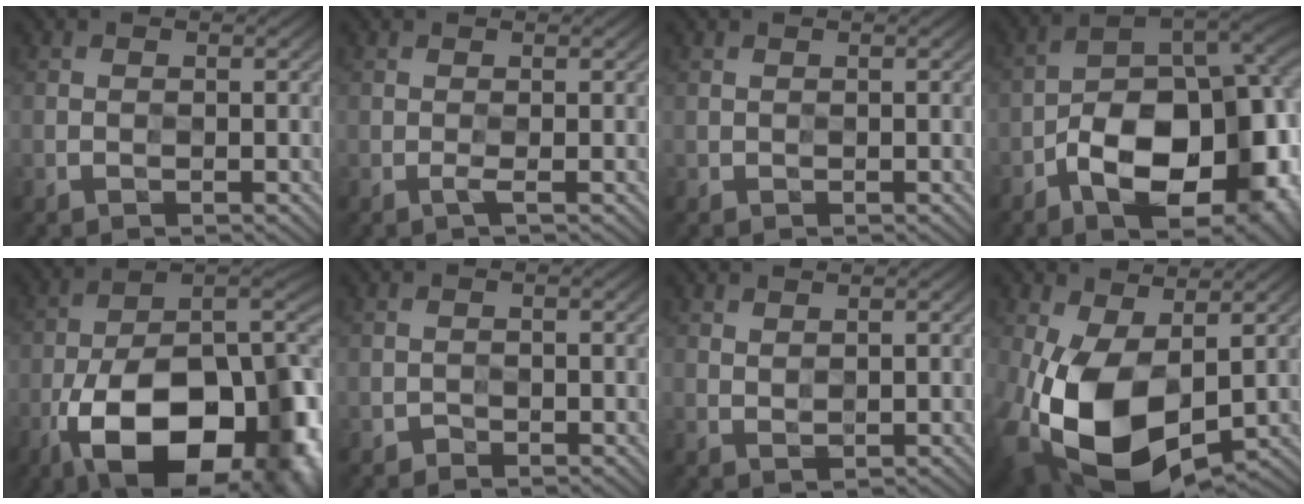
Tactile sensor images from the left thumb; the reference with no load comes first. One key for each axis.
{"total": 0.8, "fx": 0.2, "fy": -0.7, "fz": -0.1, "tx": -0.007, "ty": 0.000, "tz": 0.000}
{"total": 0.0}
{"total": 16.7, "fx": -7.0, "fy": 9.3, "fz": 12.0, "tx": -0.173, "ty": -0.018, "tz": -0.102}
{"total": 19.8, "fx": -10.1, "fy": 9.3, "fz": 14.2, "tx": -0.215, "ty": -0.039, "tz": -0.145}
{"total": 0.9, "fx": -0.7, "fy": 0.3, "fz": -0.4, "tx": 0.006, "ty": -0.002, "tz": -0.014}
{"total": 1.6, "fx": 1.5, "fy": -0.3, "fz": -0.3, "tx": -0.005, "ty": -0.001, "tz": 0.030}
{"total": 13.3, "fx": -1.6, "fy": 8.6, "fz": 10.1, "tx": -0.250, "ty": -0.036, "tz": -0.013}